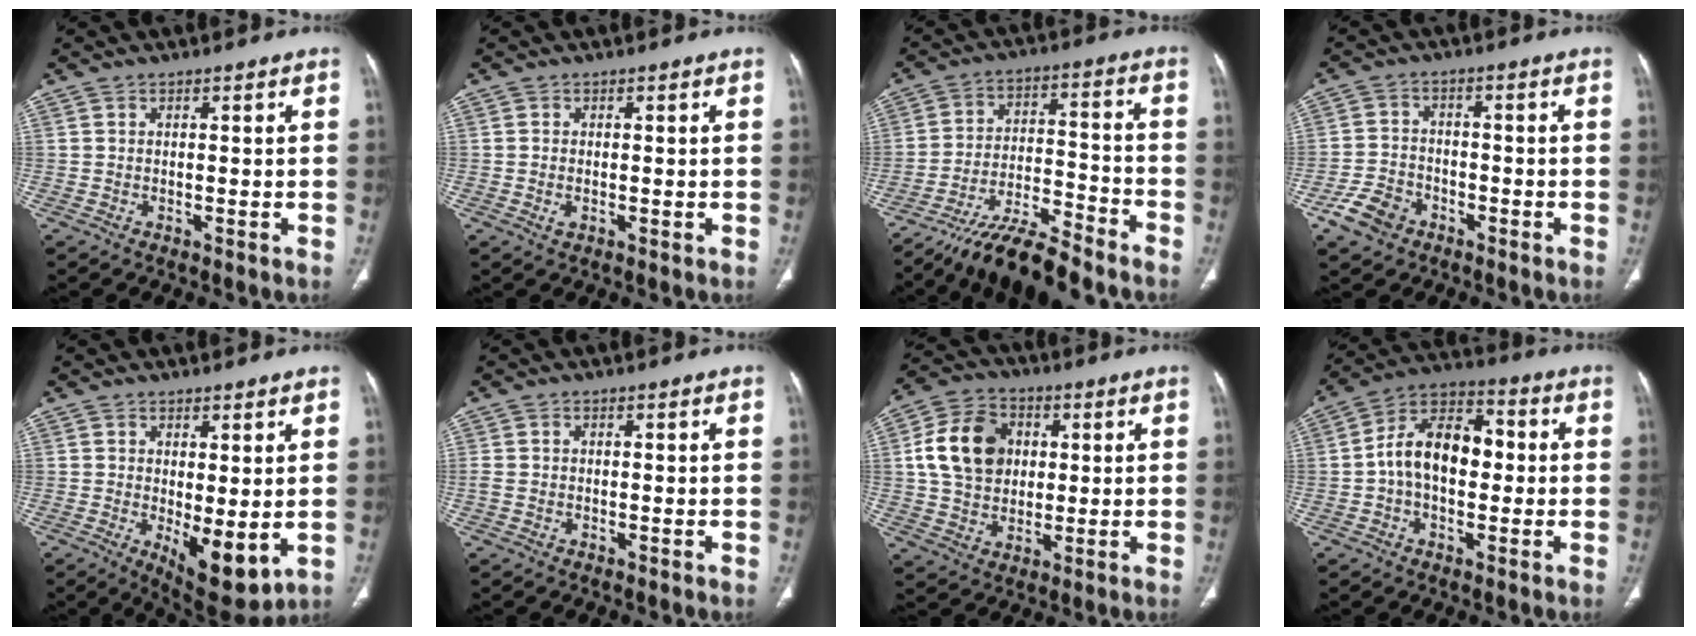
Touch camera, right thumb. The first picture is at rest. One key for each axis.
{"total": 1.5, "fx": -0.2, "fy": 0.9, "fz": 1.2, "tx": -0.029, "ty": 0.002, "tz": -0.004}
{"total": 15.0, "fx": -12.3, "fy": 4.9, "fz": 7.0, "tx": -0.096, "ty": 0.092, "tz": -0.201}
{"total": 6.5, "fx": -3.7, "fy": 4.6, "fz": 2.8, "tx": -0.047, "ty": 0.022, "tz": -0.066}
{"total": 9.3, "fx": -1.0, "fy": 3.8, "fz": 8.4, "tx": -0.116, "ty": -0.025, "tz": 0.000}
{"total": 1.2, "fx": 0.0, "fy": 0.9, "fz": 0.8, "tx": -0.029, "ty": 0.005, "tz": 0.002}
{"total": 13.8, "fx": 2.3, "fy": 10.7, "fz": 8.3, "tx": -0.129, "ty": 0.009, "tz": 0.039}
{"total": 13.1, "fx": -0.1, "fy": 8.4, "fz": 10.1, "tx": -0.155, "ty": 0.036, "tz": -0.014}